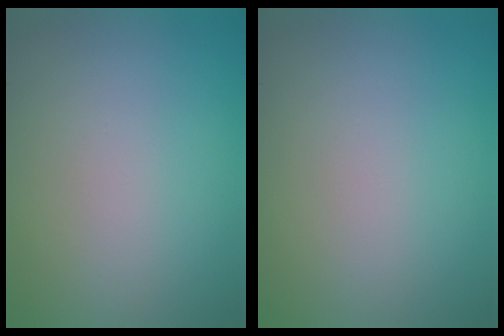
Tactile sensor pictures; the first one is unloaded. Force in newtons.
{"total": 0.0}